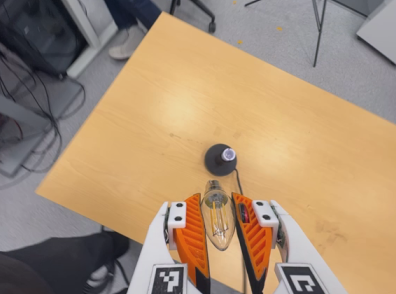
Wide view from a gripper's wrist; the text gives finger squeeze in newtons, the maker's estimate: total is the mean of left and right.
{"total": 11.0, "left": 10.4, "right": 11.5}